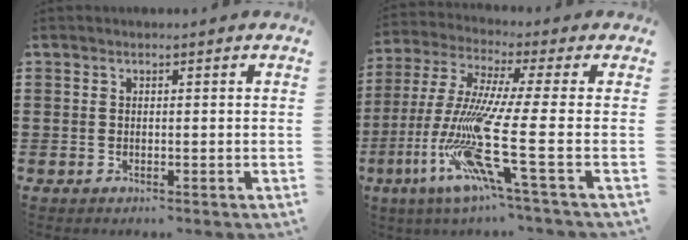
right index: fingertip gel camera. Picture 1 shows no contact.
{"total": 14.0, "force": [-3.1, 1.0, 13.7], "torque": [-0.311, -0.026, -0.068]}